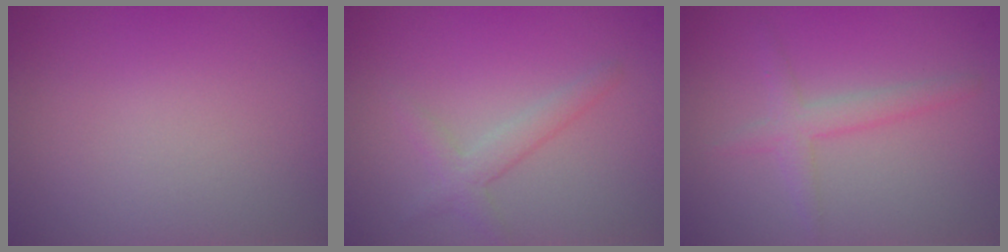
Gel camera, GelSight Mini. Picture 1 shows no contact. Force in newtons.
{"total": 2.0, "press": 2.0, "slide": 0.1}
{"total": 2.2, "press": 2.2, "slide": 0.0}